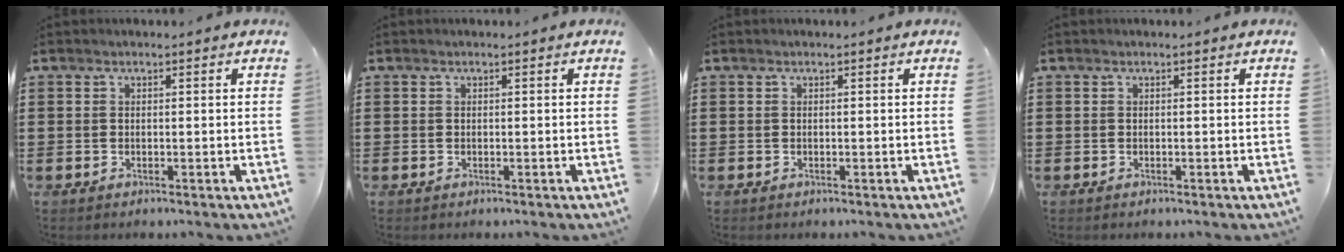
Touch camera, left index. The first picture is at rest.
{"total": 0.0}
{"total": 0.0}
{"total": 0.0}